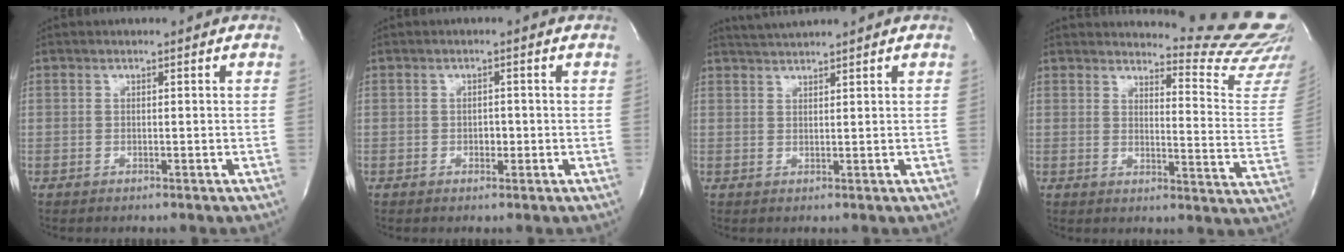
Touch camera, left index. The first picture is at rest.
{"total": 1.5, "force": [-0.6, 0.9, 0.9], "torque": [-0.015, -0.001, -0.010]}
{"total": 2.3, "force": [2.3, -0.1, 0.1], "torque": [-0.008, 0.016, 0.045]}
{"total": 16.9, "force": [16.5, -0.3, 3.3], "torque": [-0.037, -0.159, 0.168]}